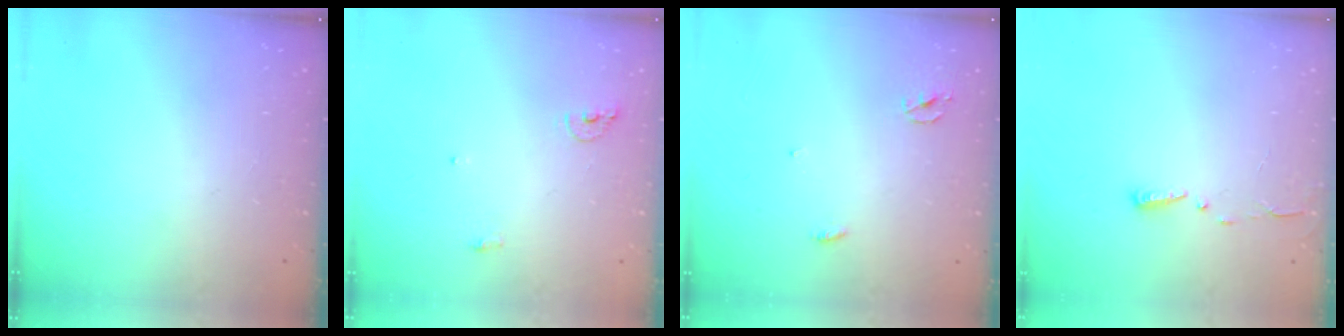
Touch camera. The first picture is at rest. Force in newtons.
{"total": 6.3, "press": 6.3, "slide": 0.3}
{"total": 2.5, "press": 2.5, "slide": 0.1}
{"total": 3.0, "press": 2.9, "slide": 0.3}